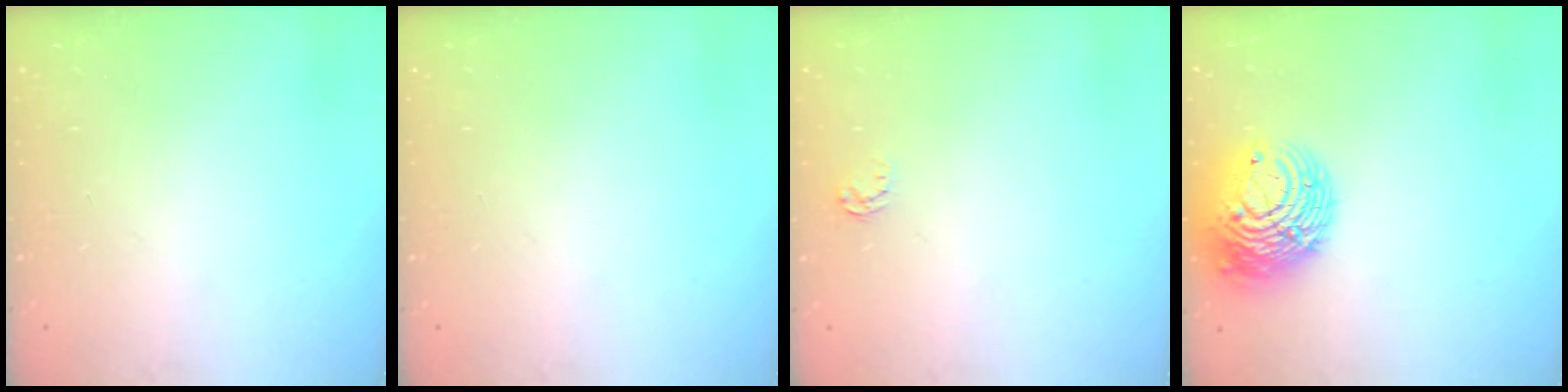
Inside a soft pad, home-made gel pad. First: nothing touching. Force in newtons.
{"total": 0.0}
{"total": 2.6, "press": 2.6, "slide": 0.4}
{"total": 13.3, "press": 13.2, "slide": 1.2}